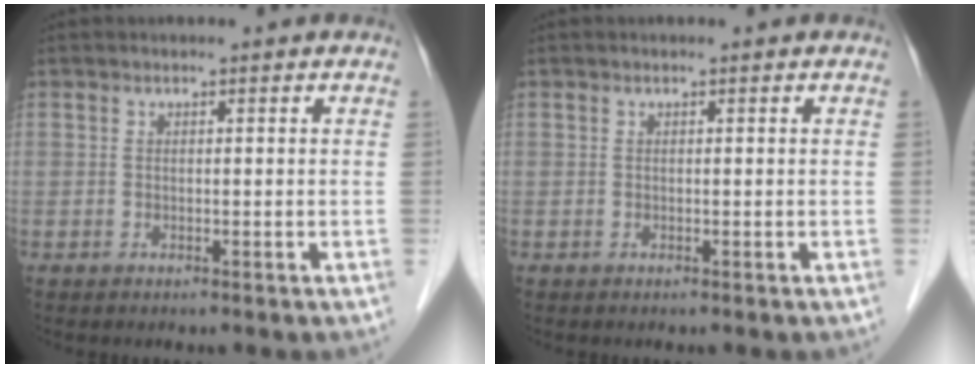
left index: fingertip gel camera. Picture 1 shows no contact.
{"total": 0.0}